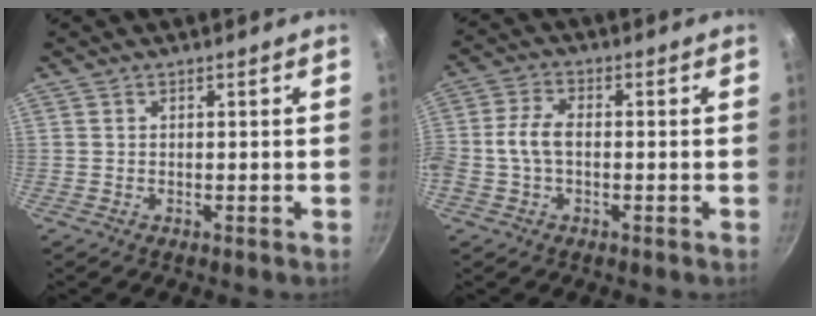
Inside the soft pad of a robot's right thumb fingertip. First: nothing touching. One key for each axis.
{"total": 5.9, "fx": -0.7, "fy": 3.5, "fz": 4.7, "tx": -0.096, "ty": 0.020, "tz": -0.023}